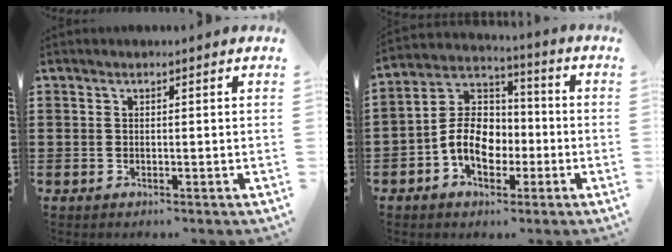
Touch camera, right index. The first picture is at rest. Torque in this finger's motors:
{"motor_torque": [2.14, 0.00, 0.52, 0.20]}